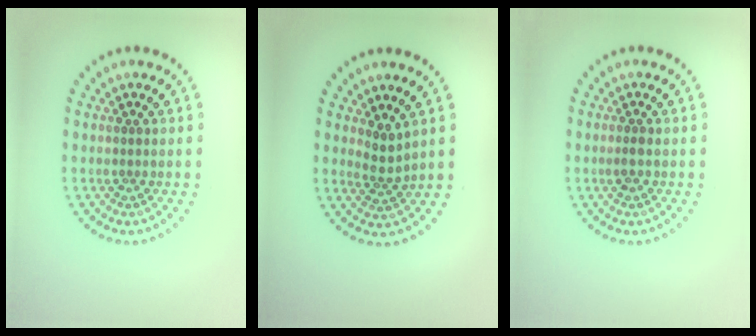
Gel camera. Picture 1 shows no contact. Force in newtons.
{"total": 1.9, "press": 1.2, "slide": 1.4}
{"total": 1.0, "press": 0.9, "slide": 0.4}